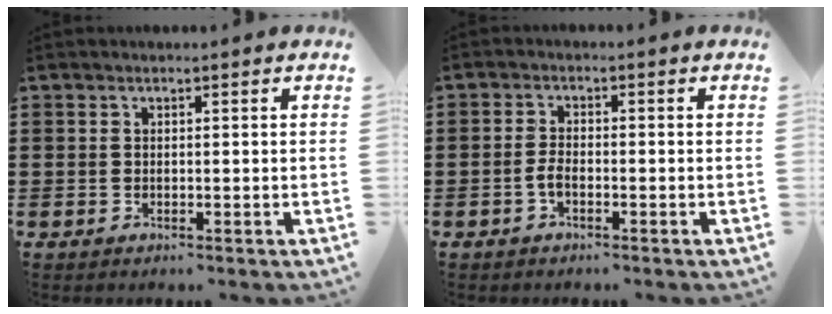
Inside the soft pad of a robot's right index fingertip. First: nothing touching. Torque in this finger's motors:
{"motor_torque": [0.22, 0.53, 0.14, 0.02]}